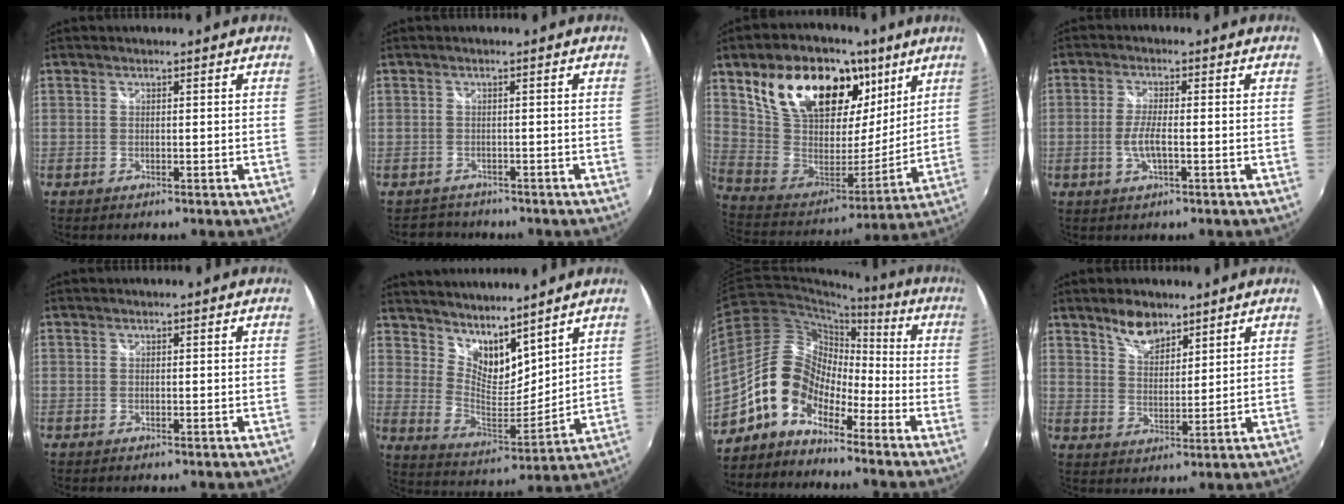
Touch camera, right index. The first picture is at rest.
{"total": 2.9, "force": [-2.4, 1.7, -0.3], "torque": [-0.005, 0.005, -0.040]}
{"total": 27.3, "force": [14.3, 15.8, 17.0], "torque": [-0.326, 0.049, 0.264]}
{"total": 4.2, "force": [-1.2, 0.9, 3.9], "torque": [-0.082, -0.004, -0.023]}
{"total": 0.0}
{"total": 11.8, "force": [9.7, 4.4, 5.2], "torque": [-0.089, -0.006, 0.184]}
{"total": 10.7, "force": [-7.0, 6.3, 5.0], "torque": [-0.089, 0.032, -0.148]}
{"total": 6.3, "force": [4.8, 2.8, 2.9], "torque": [-0.043, 0.003, 0.088]}